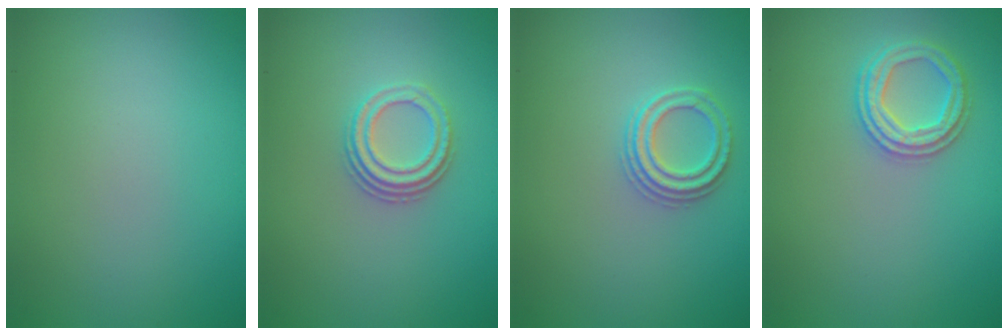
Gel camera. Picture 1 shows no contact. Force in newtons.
{"total": 2.9, "press": 2.2, "slide": 1.9}
{"total": 2.4, "press": 2.2, "slide": 0.8}
{"total": 2.6, "press": 2.6, "slide": 0.1}